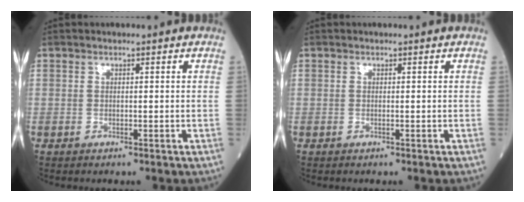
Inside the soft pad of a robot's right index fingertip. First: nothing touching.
{"total": 0.0}